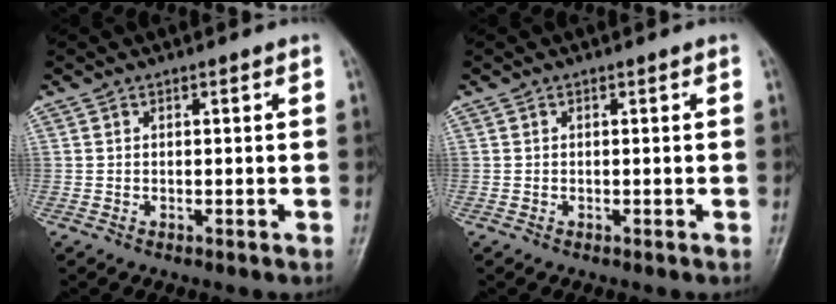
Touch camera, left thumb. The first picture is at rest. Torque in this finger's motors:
{"motor_torque": [0.00, 0.00, 0.00, 0.00, 0.00]}